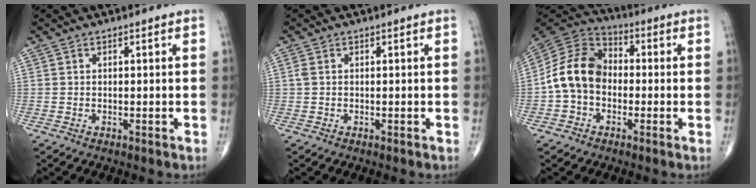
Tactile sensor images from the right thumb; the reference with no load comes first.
{"total": 0.9, "force": [0.2, 0.5, 0.7], "torque": [-0.021, 0.006, 0.006]}
{"total": 11.9, "force": [-1.6, 9.0, 7.7], "torque": [-0.134, 0.038, -0.045]}